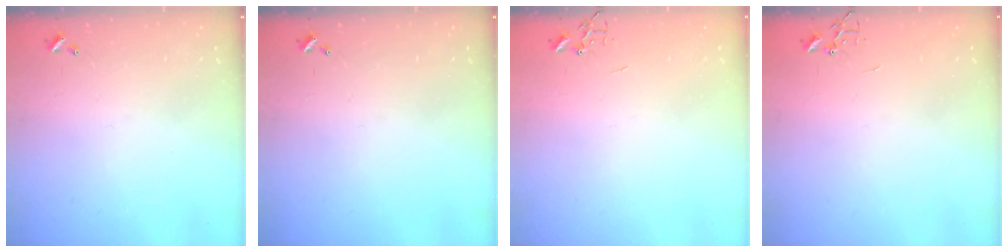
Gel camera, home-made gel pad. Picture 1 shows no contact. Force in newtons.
{"total": 0.0}
{"total": 0.0}
{"total": 0.0}